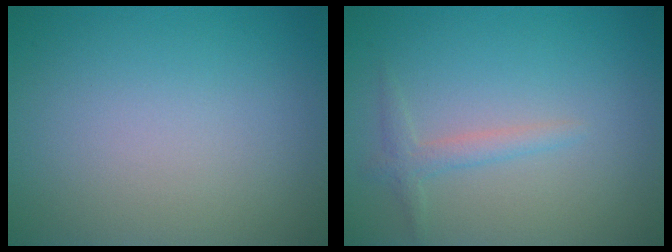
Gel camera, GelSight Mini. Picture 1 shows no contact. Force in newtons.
{"total": 1.5, "press": 1.5, "slide": 0.1}